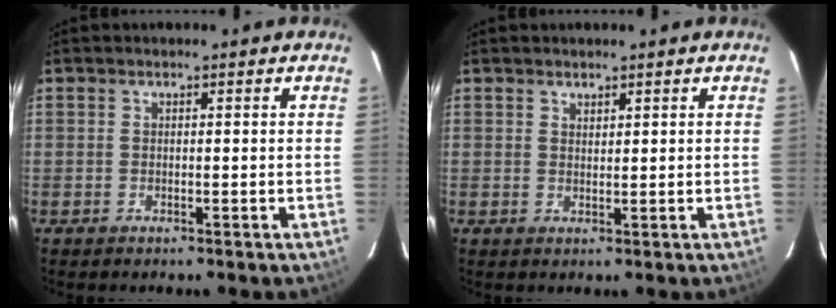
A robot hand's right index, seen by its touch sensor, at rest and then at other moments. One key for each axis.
{"total": 1.2, "fx": 1.1, "fy": 0.5, "fz": 0.2, "tx": -0.003, "ty": 0.000, "tz": 0.019}